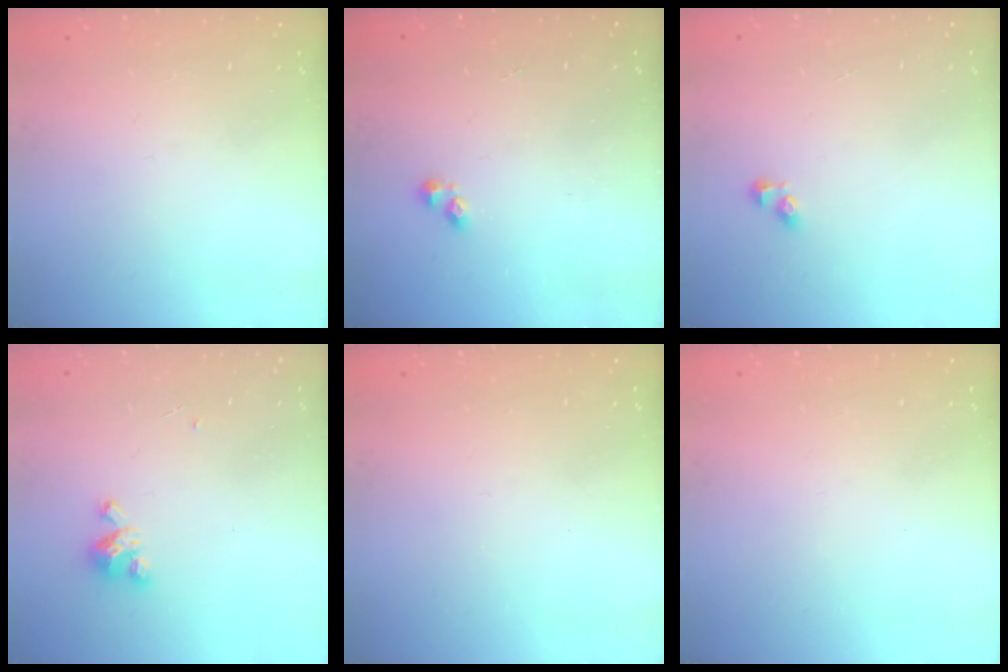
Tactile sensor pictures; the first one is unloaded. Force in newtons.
{"total": 2.3, "press": 2.2, "slide": 0.3}
{"total": 2.0, "press": 2.0, "slide": 0.3}
{"total": 3.6, "press": 3.6, "slide": 0.3}
{"total": 0.0}
{"total": 0.0}